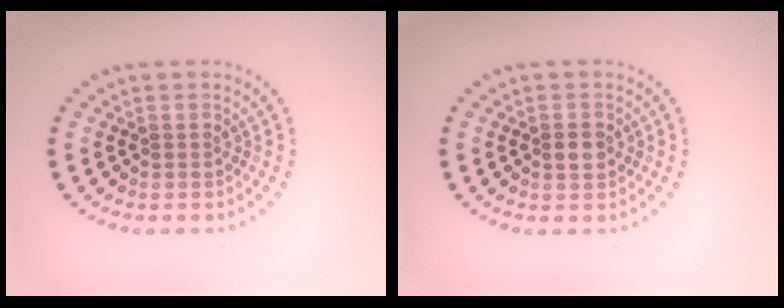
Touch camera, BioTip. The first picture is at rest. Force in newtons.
{"total": 1.3, "press": 1.3, "slide": 0.2}